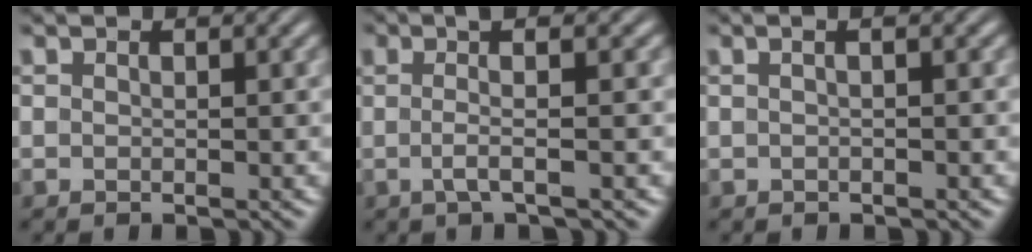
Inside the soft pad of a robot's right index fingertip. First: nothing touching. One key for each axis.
{"total": 2.7, "fx": 0.0, "fy": -0.2, "fz": 2.7, "tx": -0.051, "ty": -0.006, "tz": 0.001}
{"total": 1.3, "fx": 0.1, "fy": 0.1, "fz": 1.3, "tx": -0.009, "ty": 0.011, "tz": -0.006}